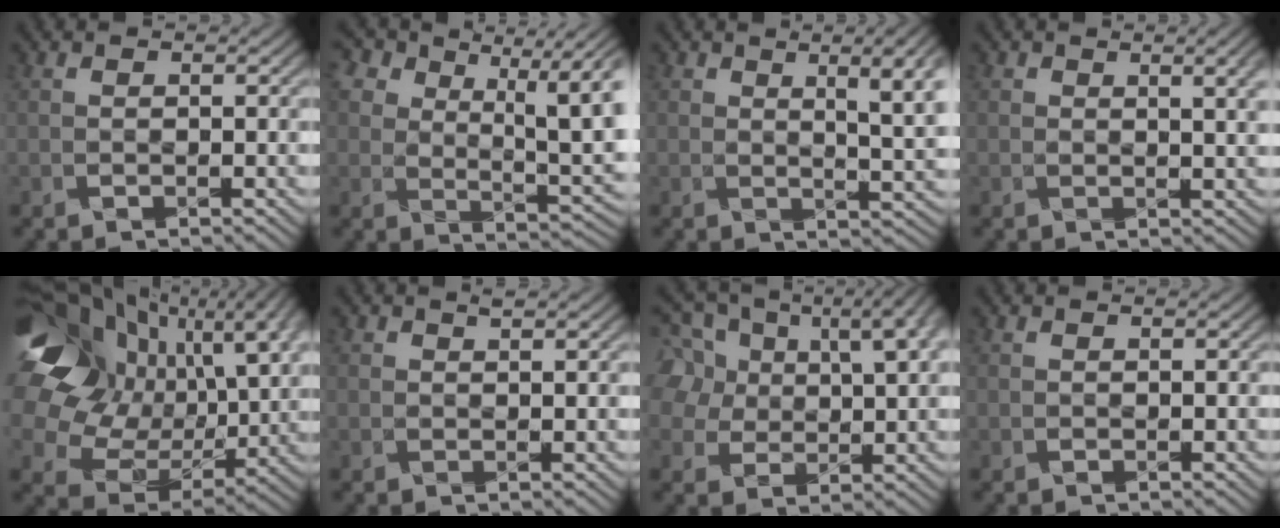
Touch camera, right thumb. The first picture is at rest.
{"total": 12.1, "force": [5.2, 6.3, 8.9], "torque": [-0.156, 0.001, 0.079]}
{"total": 6.9, "force": [2.5, 2.1, 6.1], "torque": [-0.082, 0.005, 0.039]}
{"total": 3.6, "force": [1.7, 1.1, 3.0], "torque": [-0.041, 0.002, 0.026]}
{"total": 24.4, "force": [8.6, 17.5, 14.7], "torque": [-0.353, 0.019, 0.174]}
{"total": 0.9, "force": [0.8, 0.2, 0.5], "torque": [-0.009, 0.000, 0.015]}
{"total": 13.6, "force": [5.7, 8.9, 8.5], "torque": [-0.203, 0.031, 0.102]}
{"total": 0.0}